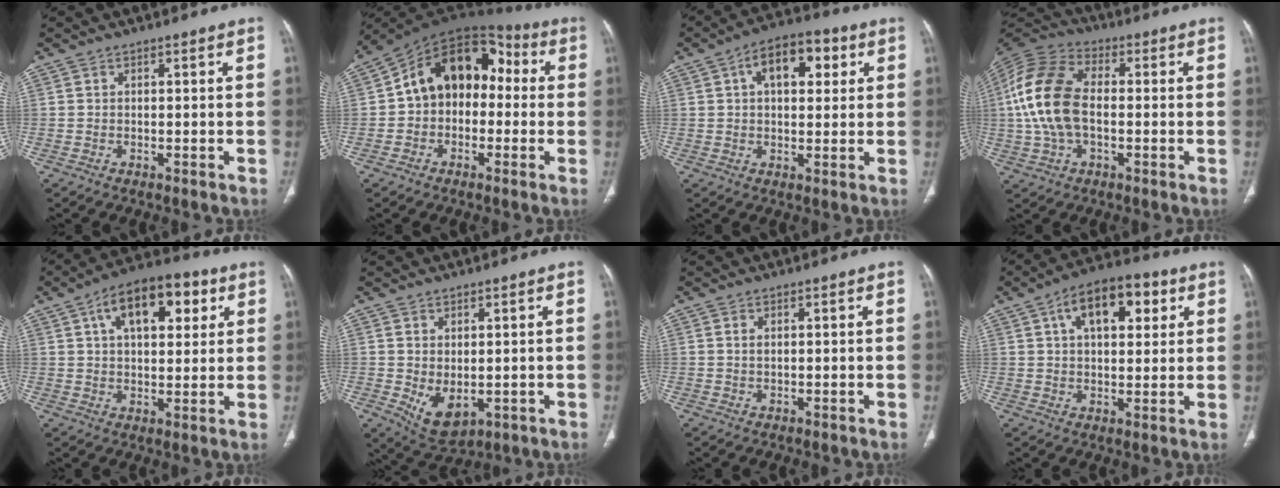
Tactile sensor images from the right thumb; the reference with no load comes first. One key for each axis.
{"total": 15.4, "fx": 0.5, "fy": 11.1, "fz": 10.7, "tx": -0.124, "ty": 0.056, "tz": -0.008}
{"total": 11.0, "fx": 3.6, "fy": 6.2, "fz": 8.4, "tx": -0.100, "ty": 0.016, "tz": 0.048}
{"total": 15.6, "fx": -0.1, "fy": 9.3, "fz": 12.5, "tx": -0.264, "ty": 0.026, "tz": -0.008}
{"total": 14.9, "fx": 5.8, "fy": 7.8, "fz": 11.4, "tx": -0.142, "ty": 0.008, "tz": 0.086}
{"total": 6.6, "fx": -0.9, "fy": 4.0, "fz": 5.2, "tx": -0.077, "ty": -0.010, "tz": 0.008}
{"total": 1.0, "fx": 0.3, "fy": 0.5, "fz": 0.8, "tx": -0.016, "ty": 0.003, "tz": 0.008}
{"total": 13.3, "fx": 5.0, "fy": 7.0, "fz": 10.1, "tx": -0.127, "ty": 0.009, "tz": 0.074}